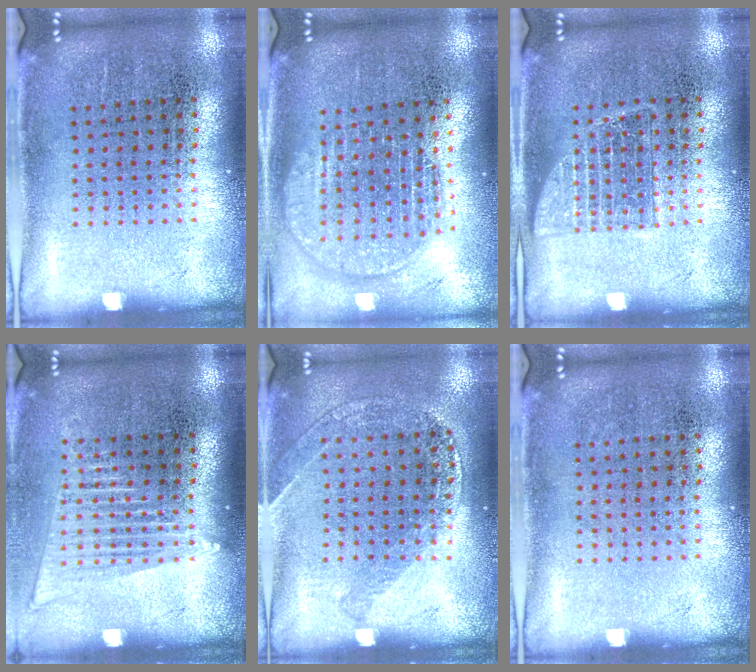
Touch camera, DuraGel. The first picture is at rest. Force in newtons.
{"total": 1.8, "press": 1.6, "slide": 0.9}
{"total": 1.0, "press": 1.0, "slide": 0.2}
{"total": 1.6, "press": 1.4, "slide": 0.7}
{"total": 1.2, "press": 1.2, "slide": 0.1}
{"total": 0.0}